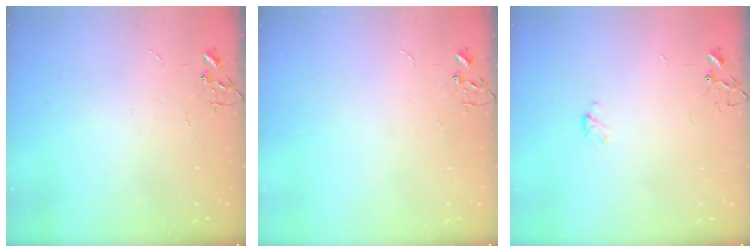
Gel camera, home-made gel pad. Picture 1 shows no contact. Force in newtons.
{"total": 0.0}
{"total": 3.1, "press": 3.1, "slide": 0.5}